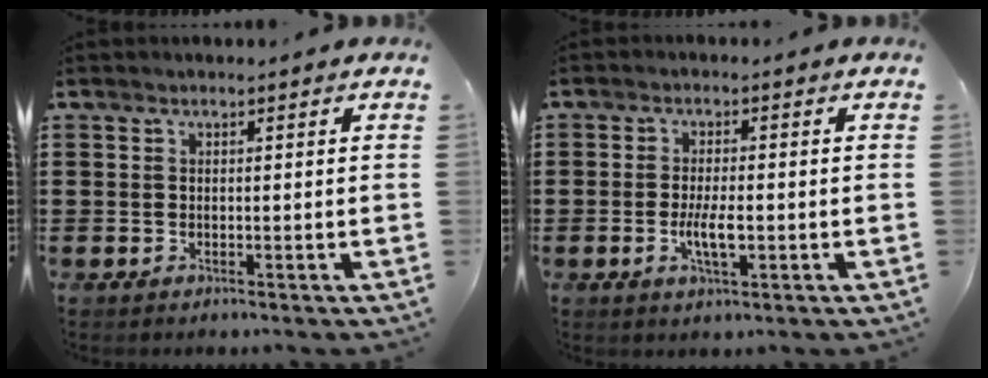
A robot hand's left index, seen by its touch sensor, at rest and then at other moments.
{"total": 4.5, "force": [-0.9, 1.2, 4.3], "torque": [-0.085, -0.004, -0.019]}